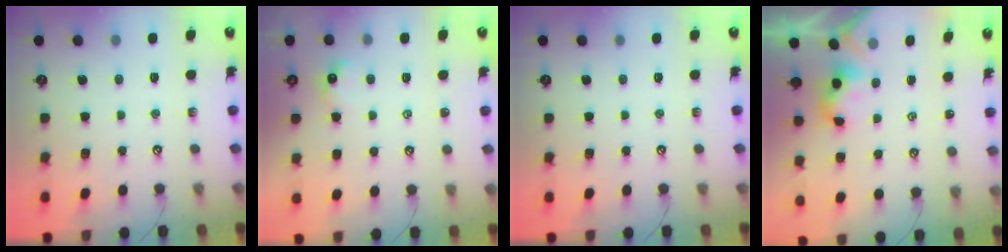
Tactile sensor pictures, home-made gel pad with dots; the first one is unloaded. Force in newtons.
{"total": 2.3, "press": 2.2, "slide": 0.6}
{"total": 0.0}
{"total": 2.4, "press": 2.4, "slide": 0.2}